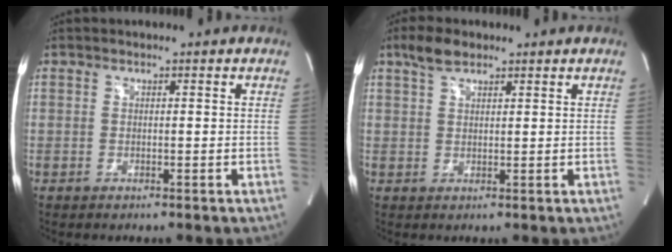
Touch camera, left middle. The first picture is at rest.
{"total": 3.7, "force": [2.7, 1.5, 2.0], "torque": [-0.049, 0.010, 0.054]}